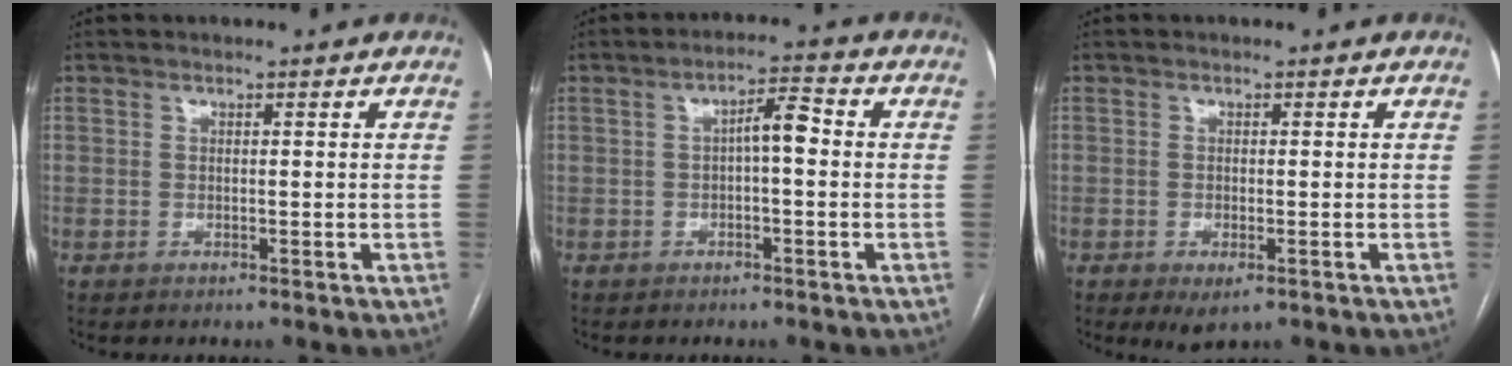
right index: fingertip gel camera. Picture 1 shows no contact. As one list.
[{"total": 4.2, "force": [0.0, 1.1, 4.0], "torque": [-0.065, 0.018, -0.002]}, {"total": 2.9, "force": [-1.4, 1.1, 2.3], "torque": [-0.038, -0.004, -0.013]}]